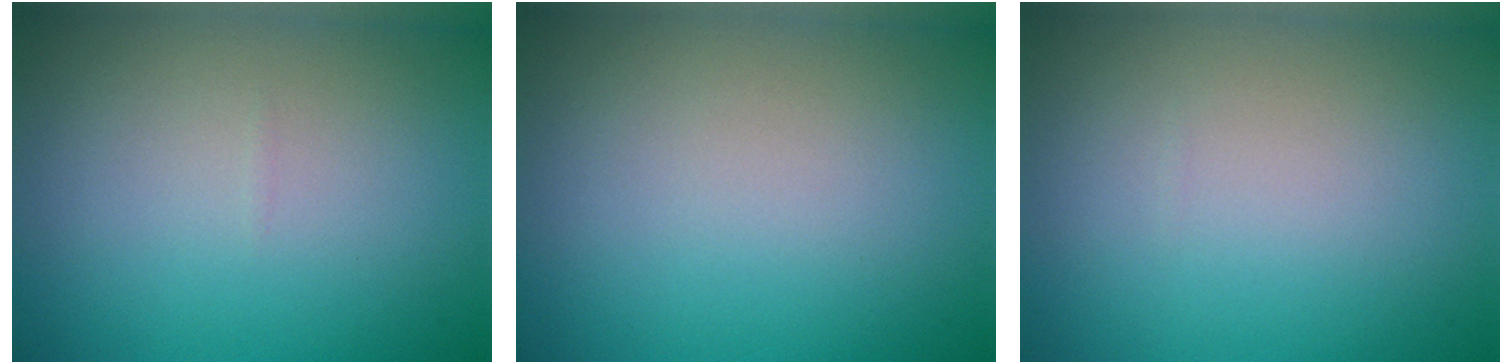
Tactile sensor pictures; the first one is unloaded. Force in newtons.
{"total": 0.0}
{"total": 0.0}